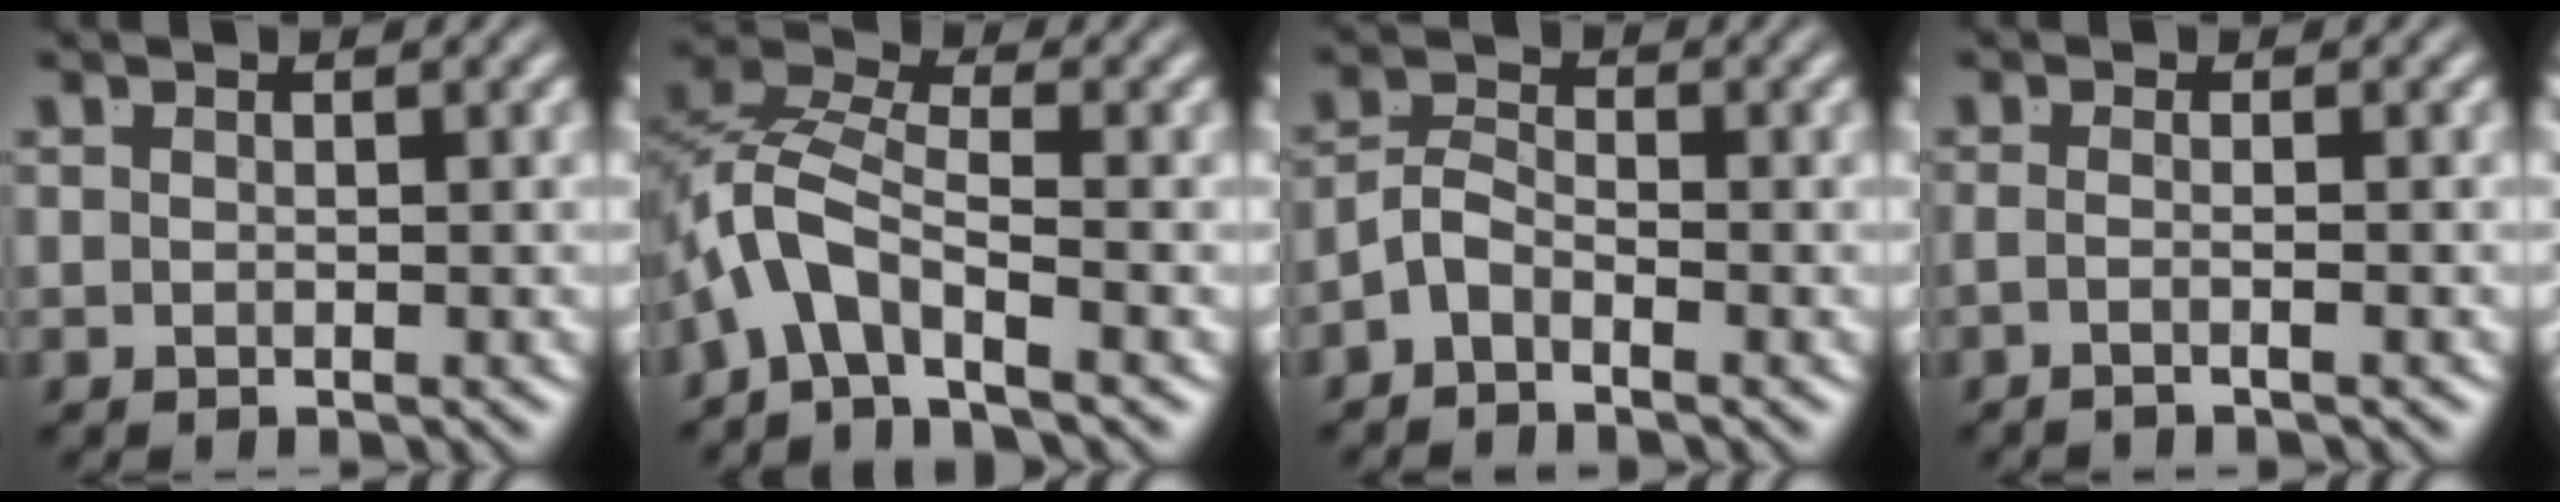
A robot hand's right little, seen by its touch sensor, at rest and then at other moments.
{"total": 6.0, "force": [-1.4, 4.1, 4.2], "torque": [-0.113, -0.027, -0.023]}
{"total": 3.3, "force": [-1.8, 2.2, 1.6], "torque": [-0.030, -0.011, -0.034]}
{"total": 1.9, "force": [-1.2, -0.9, 1.1], "torque": [-0.030, -0.010, -0.018]}